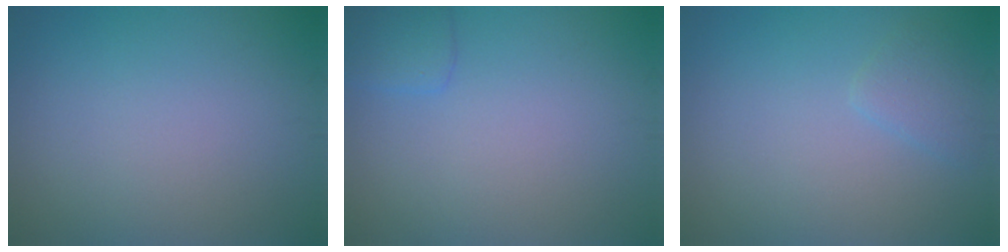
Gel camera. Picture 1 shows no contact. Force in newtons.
{"total": 1.7, "press": 1.7, "slide": 0.1}
{"total": 1.5, "press": 1.5, "slide": 0.1}